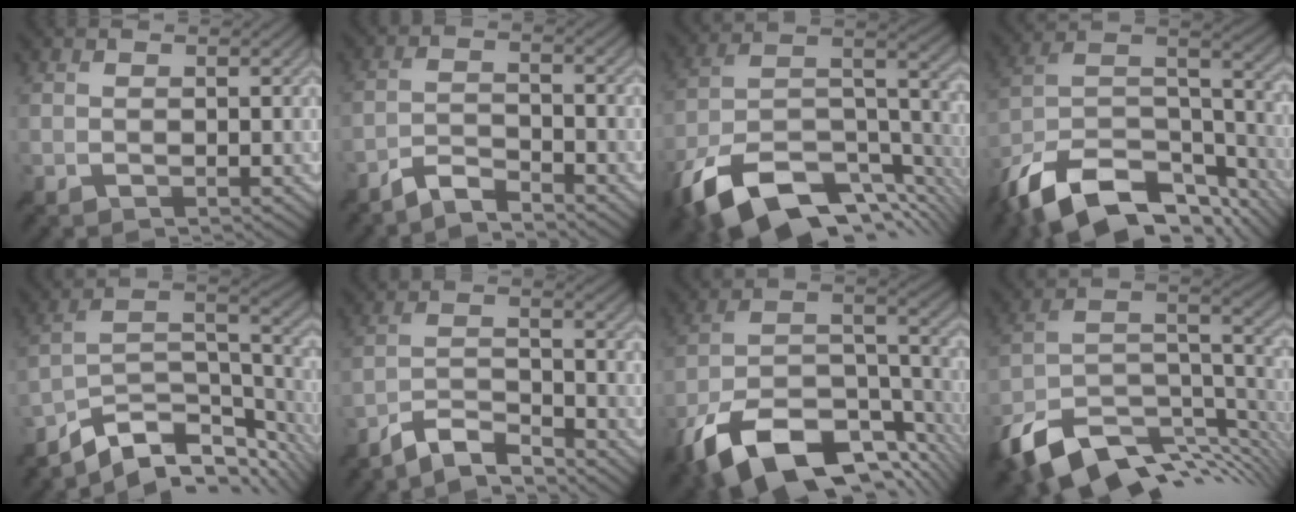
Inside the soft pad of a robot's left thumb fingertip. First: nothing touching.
{"total": 3.8, "force": [-3.4, 0.6, 1.7], "torque": [-0.034, 0.005, -0.075]}
{"total": 16.6, "force": [-10.6, 7.2, 10.5], "torque": [-0.239, -0.026, -0.176]}
{"total": 17.8, "force": [-12.2, 8.2, 10.0], "torque": [-0.237, -0.035, -0.191]}
{"total": 12.1, "force": [-8.2, 4.9, 7.4], "torque": [-0.148, -0.003, -0.131]}
{"total": 5.8, "force": [-5.1, 1.1, 2.5], "torque": [-0.053, 0.000, -0.104]}
{"total": 17.0, "force": [-10.8, 7.4, 10.8], "torque": [-0.240, -0.026, -0.178]}
{"total": 13.5, "force": [-7.7, 6.8, 8.9], "torque": [-0.197, -0.012, -0.122]}